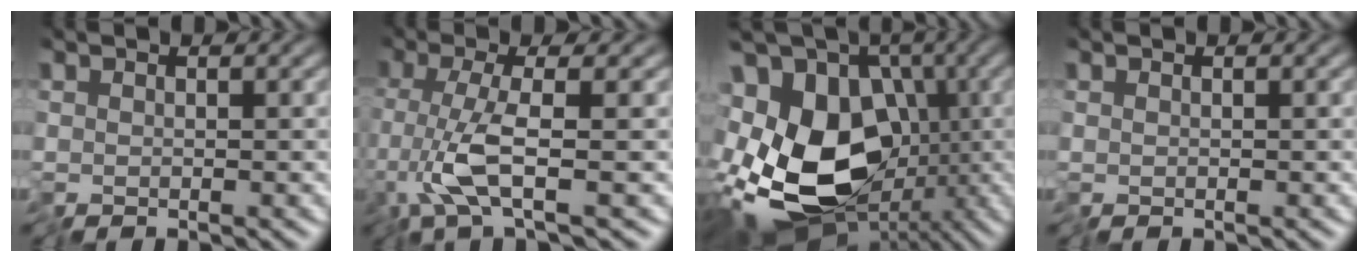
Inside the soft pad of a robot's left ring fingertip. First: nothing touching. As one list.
[{"total": 4.2, "force": [-1.4, 0.2, 4.0], "torque": [-0.088, -0.006, -0.034]}, {"total": 18.9, "force": [-2.6, 13.6, 12.8], "torque": [-0.245, -0.008, -0.057]}, {"total": 0.0}]